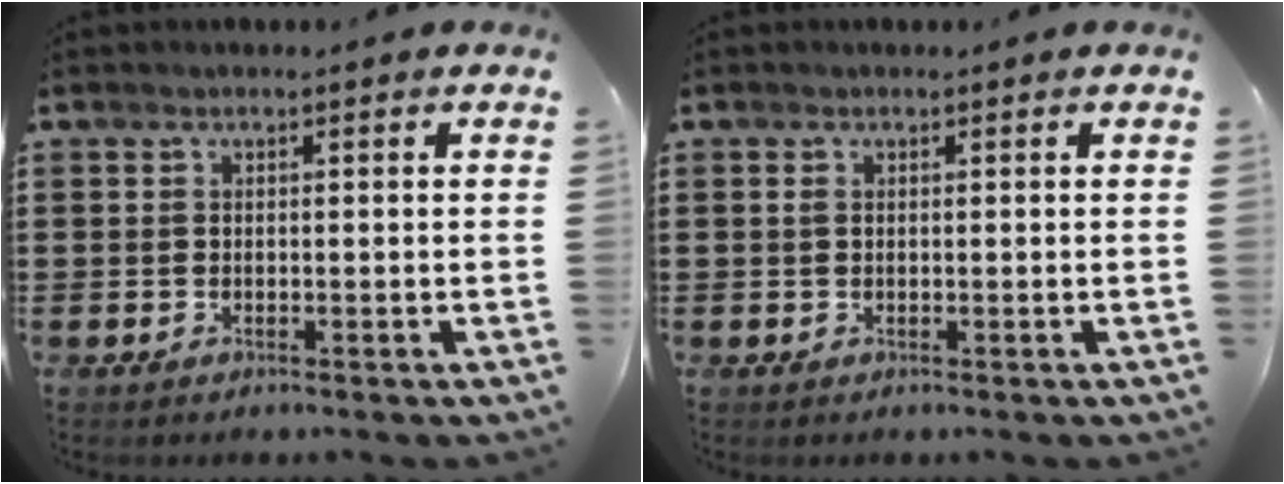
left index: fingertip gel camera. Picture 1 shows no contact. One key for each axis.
{"total": 0.7, "fx": 0.1, "fy": 0.3, "fz": 0.5, "tx": -0.012, "ty": 0.001, "tz": 0.002}